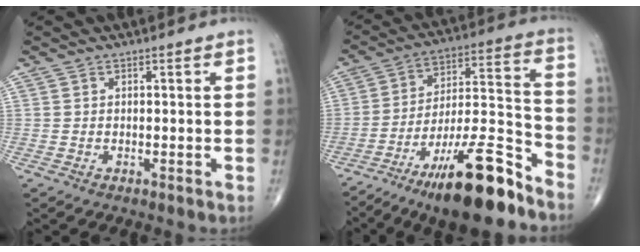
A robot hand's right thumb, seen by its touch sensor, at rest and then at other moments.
{"total": 20.3, "force": [-13.7, 4.7, 14.2], "torque": [-0.218, 0.087, -0.226]}